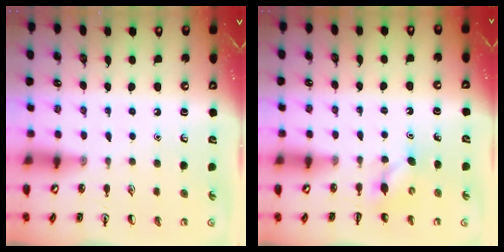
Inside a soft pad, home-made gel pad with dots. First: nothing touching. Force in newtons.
{"total": 4.3, "press": 4.1, "slide": 1.3}